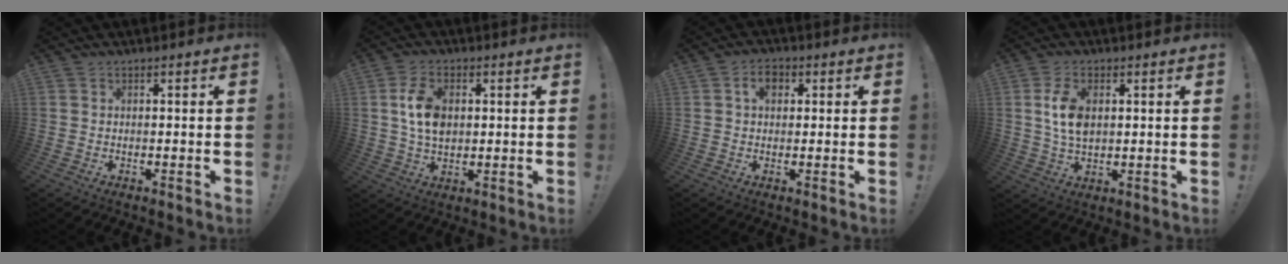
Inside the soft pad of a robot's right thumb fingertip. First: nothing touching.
{"total": 9.4, "force": [1.4, 6.2, 6.9], "torque": [-0.126, 0.007, 0.028]}
{"total": 4.7, "force": [1.4, 3.2, 3.1], "torque": [-0.048, 0.005, 0.021]}
{"total": 8.3, "force": [1.6, 5.2, 6.3], "torque": [-0.115, 0.002, 0.027]}